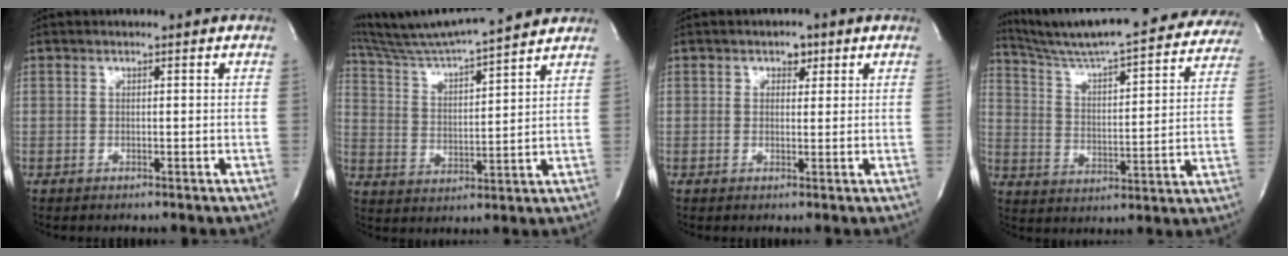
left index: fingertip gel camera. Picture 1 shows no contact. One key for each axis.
{"total": 17.9, "fx": 16.4, "fy": 0.3, "fz": 7.3, "tx": -0.139, "ty": 0.017, "tz": 0.260}
{"total": 1.9, "fx": 1.0, "fy": 1.3, "fz": 1.0, "tx": -0.011, "ty": 0.005, "tz": 0.013}
{"total": 28.8, "fx": 26.0, "fy": 3.3, "fz": 12.0, "tx": -0.190, "ty": -0.046, "tz": 0.340}